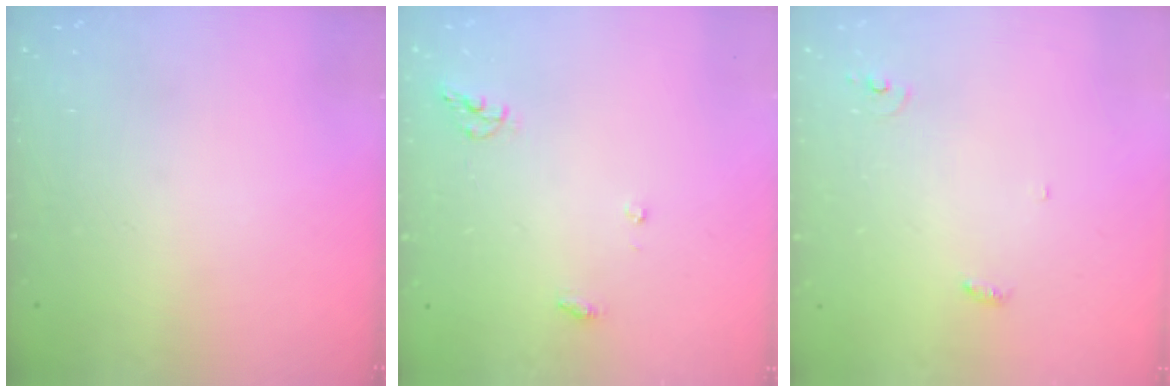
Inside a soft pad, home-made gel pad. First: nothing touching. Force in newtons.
{"total": 5.9, "press": 5.9, "slide": 0.6}
{"total": 3.6, "press": 3.6, "slide": 0.2}